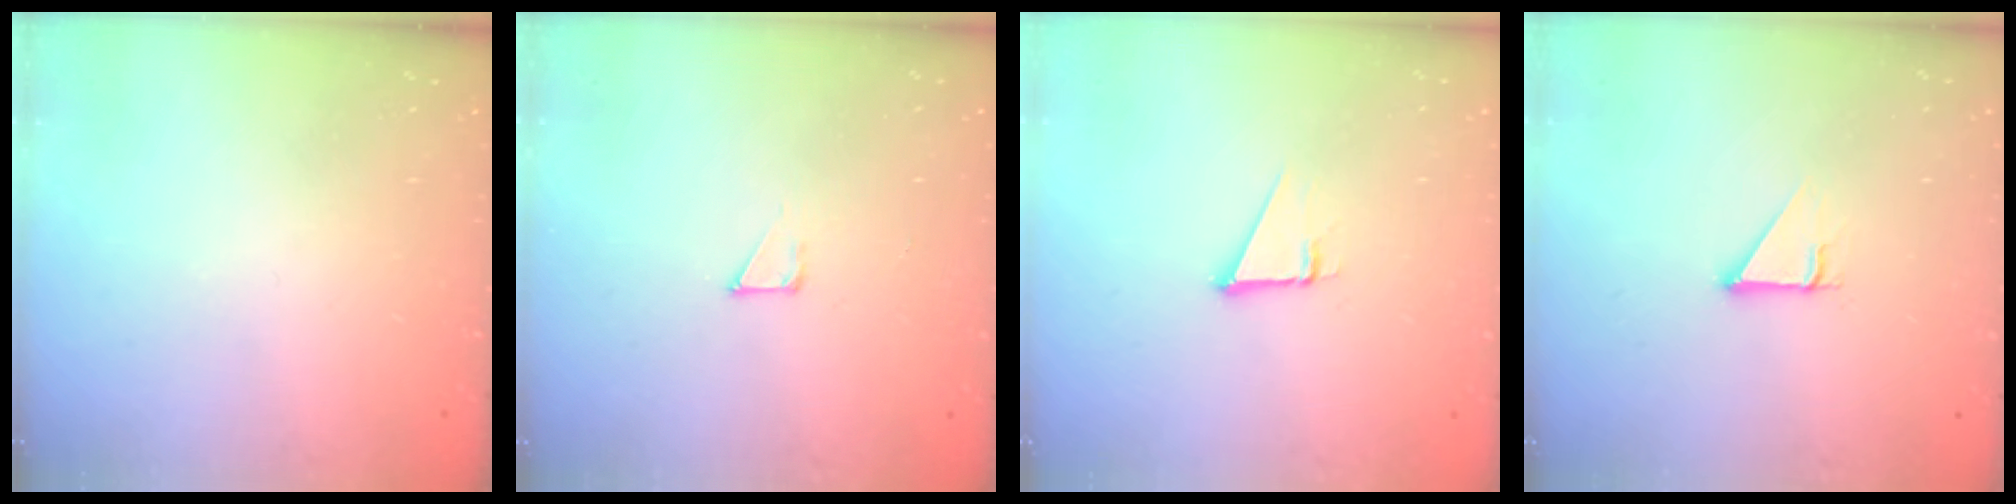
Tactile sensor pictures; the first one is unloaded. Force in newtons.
{"total": 4.2, "press": 4.2, "slide": 0.4}
{"total": 4.8, "press": 3.6, "slide": 3.1}
{"total": 2.7, "press": 2.7, "slide": 0.3}